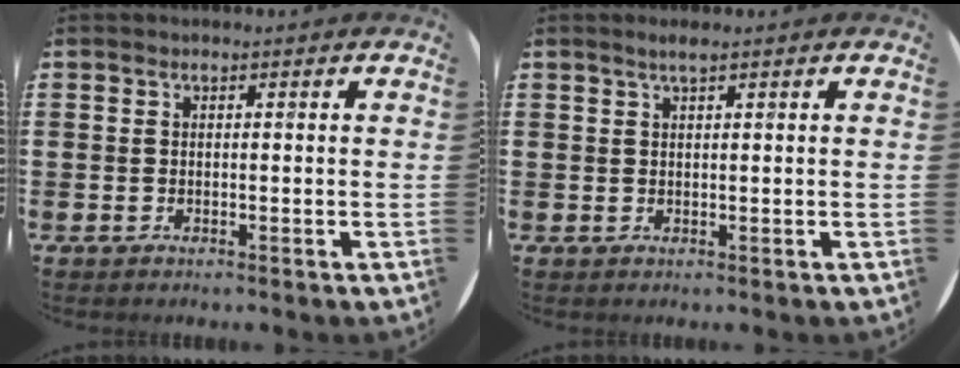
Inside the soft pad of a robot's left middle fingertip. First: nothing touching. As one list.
[{"total": 1.3, "force": [0.8, -0.1, 1.0], "torque": [-0.019, 0.002, 0.014]}]